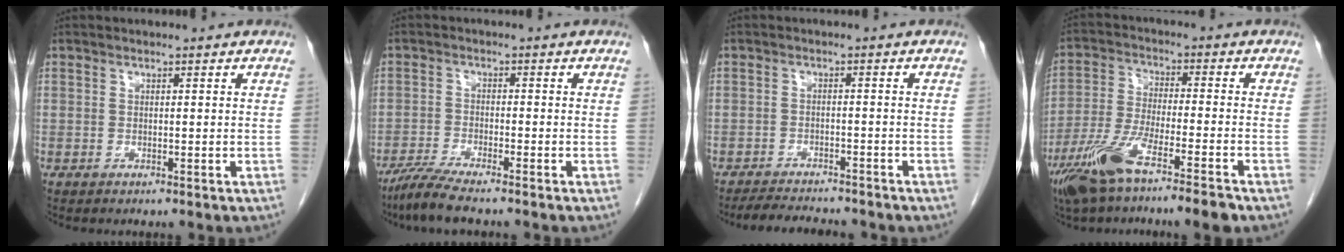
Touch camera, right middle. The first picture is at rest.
{"total": 7.3, "force": [-5.6, 0.8, 4.6], "torque": [-0.084, -0.020, -0.093]}
{"total": 7.3, "force": [-6.7, 1.3, 2.5], "torque": [-0.038, -0.010, -0.098]}
{"total": 11.2, "force": [-7.3, 0.6, 8.5], "torque": [-0.171, -0.025, -0.137]}